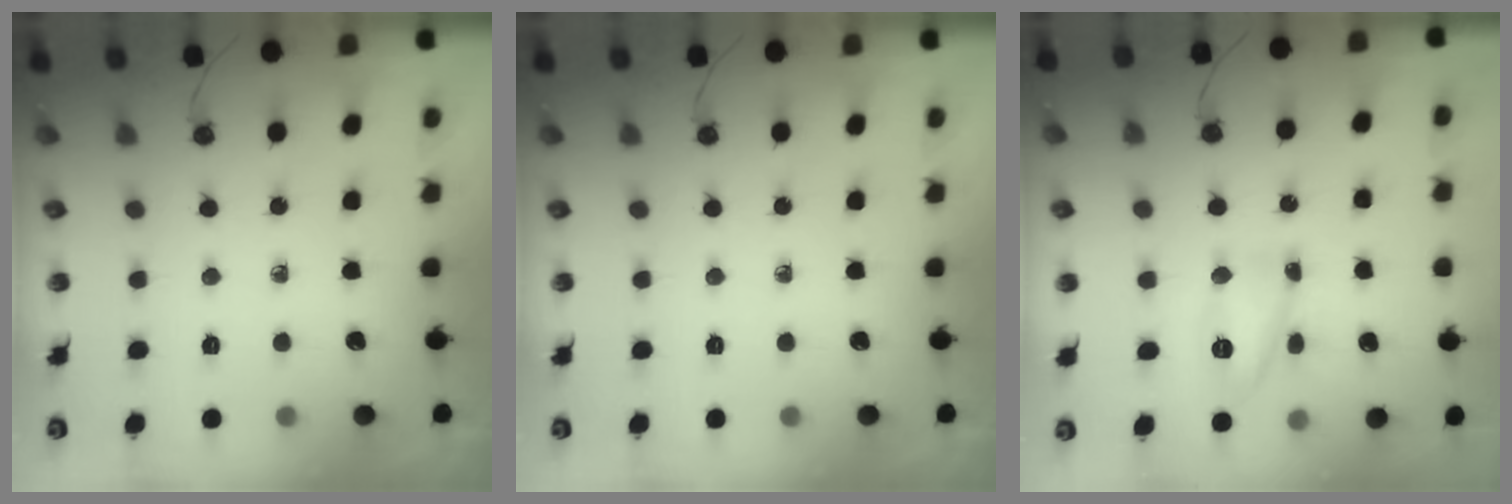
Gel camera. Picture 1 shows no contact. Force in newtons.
{"total": 0.0}
{"total": 23.7, "press": 12.1, "slide": 20.4}